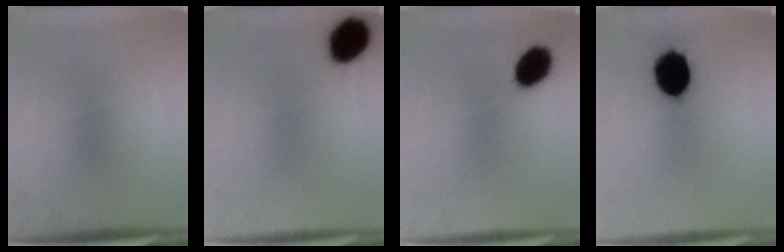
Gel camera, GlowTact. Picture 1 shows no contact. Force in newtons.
{"total": 9.6}
{"total": 8.2}
{"total": 13.8}